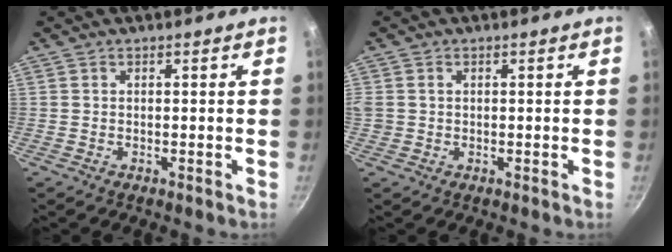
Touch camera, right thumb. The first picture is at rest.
{"total": 1.7, "force": [0.2, 1.5, 0.6], "torque": [-0.010, 0.004, 0.004]}